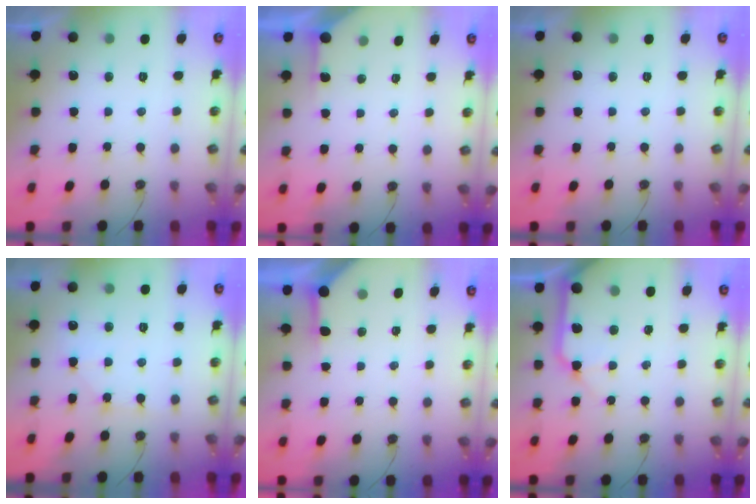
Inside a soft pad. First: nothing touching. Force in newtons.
{"total": 1.9, "press": 1.9, "slide": 0.3}
{"total": 0.0}
{"total": 5.8, "press": 5.7, "slide": 0.7}
{"total": 3.7, "press": 3.7, "slide": 0.4}
{"total": 13.2, "press": 13.0, "slide": 2.0}